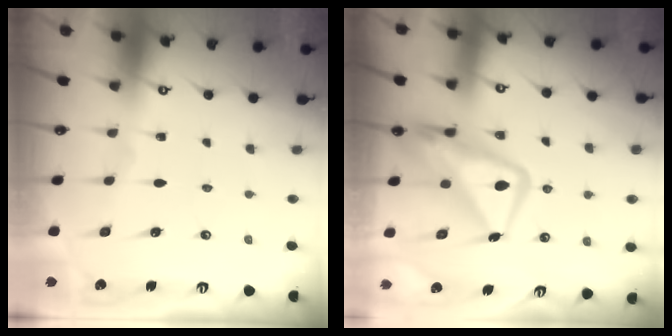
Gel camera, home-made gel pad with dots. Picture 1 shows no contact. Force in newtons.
{"total": 14.9, "press": 14.8, "slide": 1.6}